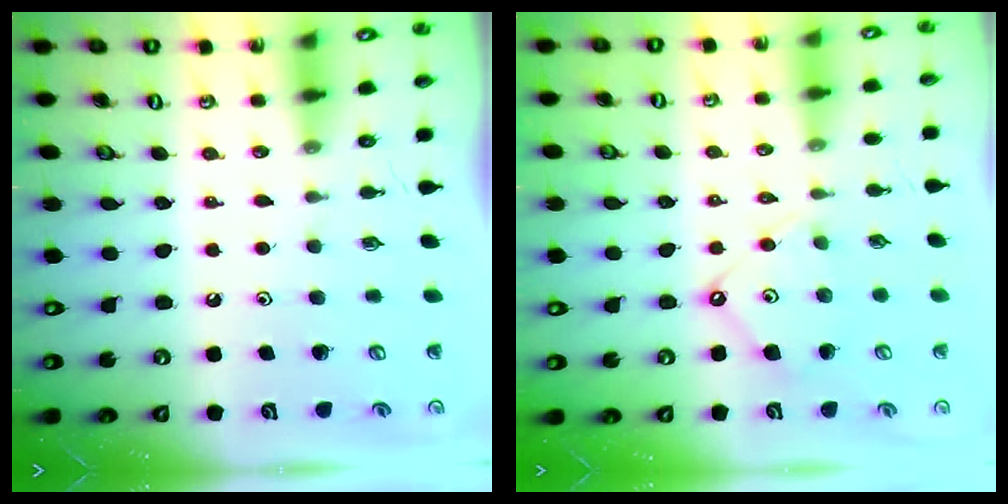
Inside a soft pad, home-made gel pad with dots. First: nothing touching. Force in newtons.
{"total": 8.5, "press": 8.4, "slide": 0.9}